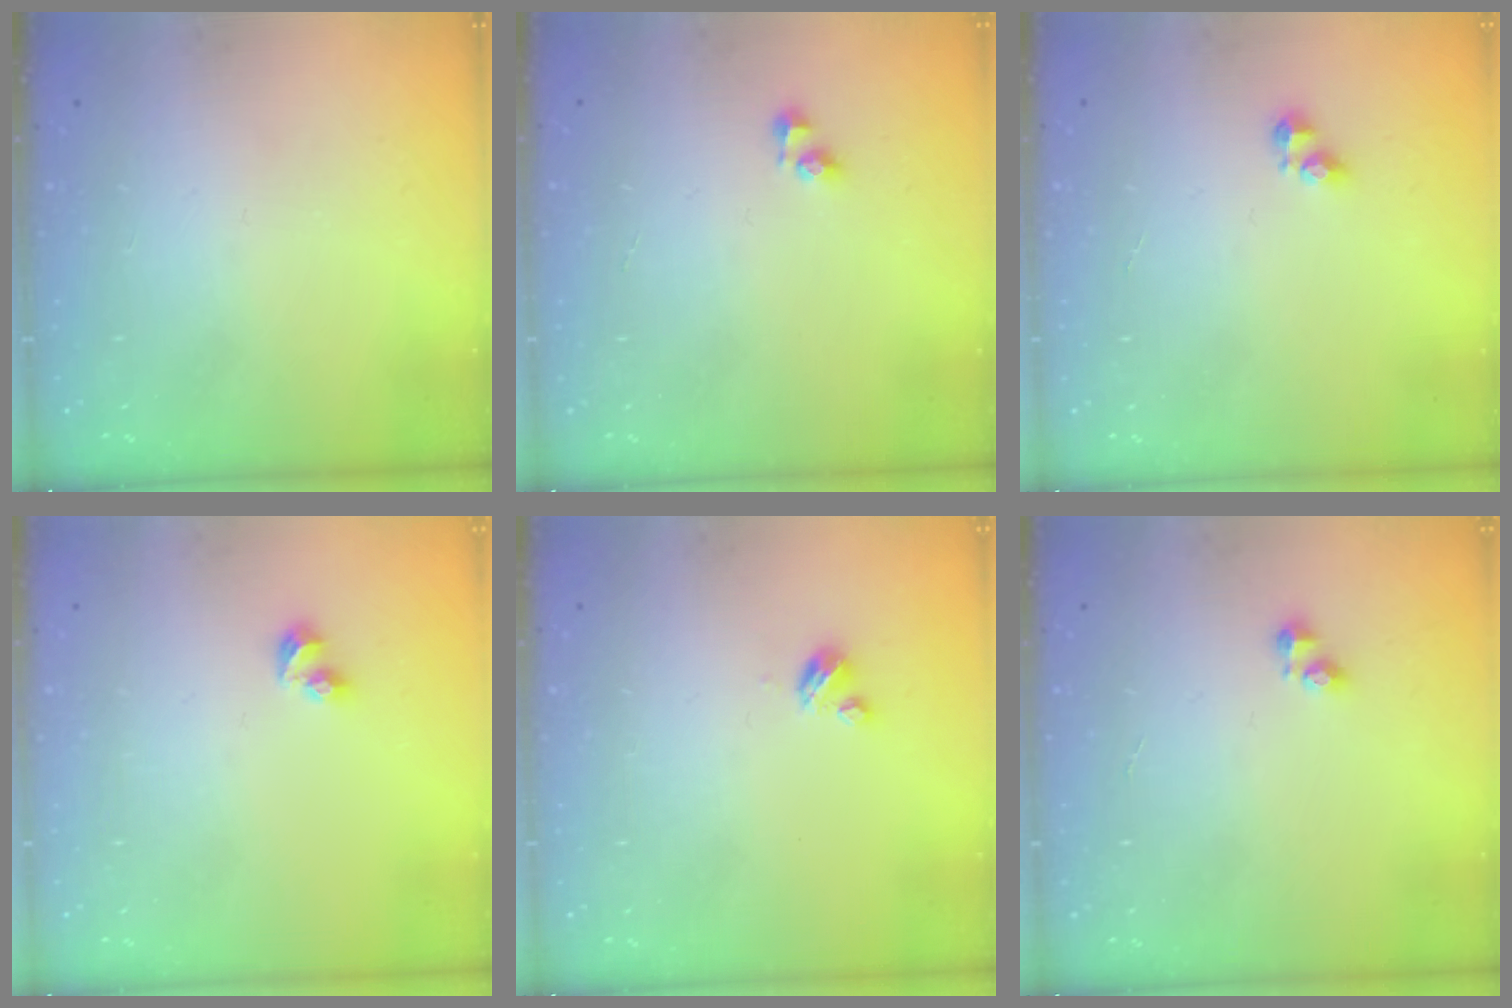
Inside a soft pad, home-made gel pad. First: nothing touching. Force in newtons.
{"total": 3.9, "press": 3.9, "slide": 0.6}
{"total": 3.2, "press": 3.2, "slide": 0.4}
{"total": 3.7, "press": 3.7, "slide": 0.4}
{"total": 2.7, "press": 2.7, "slide": 0.3}
{"total": 2.6, "press": 2.6, "slide": 0.4}